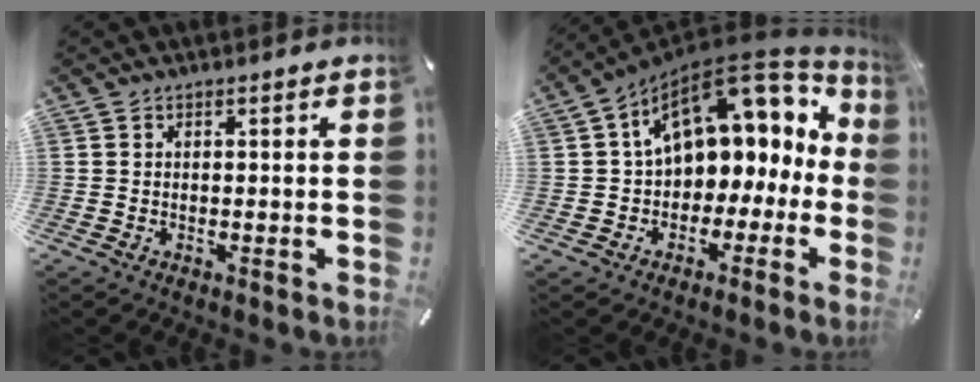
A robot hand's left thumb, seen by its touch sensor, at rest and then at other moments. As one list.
[{"total": 16.9, "force": [6.5, 11.1, 11.0], "torque": [-0.170, -0.036, 0.113]}]